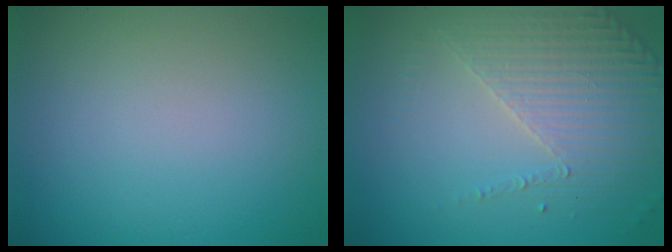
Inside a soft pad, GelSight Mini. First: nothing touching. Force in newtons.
{"total": 4.4, "press": 3.2, "slide": 3.0}